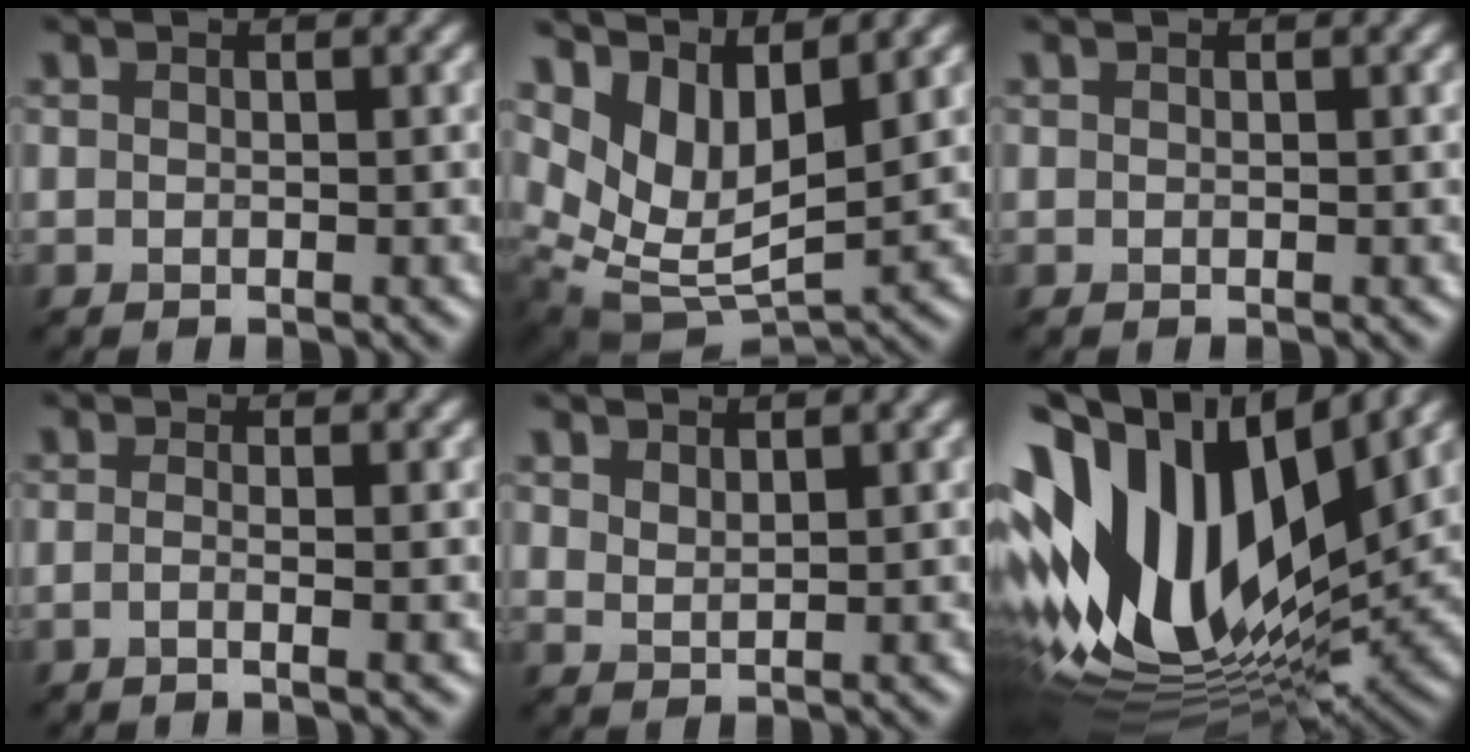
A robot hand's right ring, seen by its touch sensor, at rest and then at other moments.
{"total": 8.2, "force": [4.0, 4.3, 5.8], "torque": [-0.114, -0.015, 0.080]}
{"total": 0.0}
{"total": 2.2, "force": [-0.3, 1.0, 2.0], "torque": [-0.019, -0.009, -0.028]}
{"total": 1.4, "force": [1.3, 0.4, 0.5], "torque": [-0.014, -0.001, 0.027]}
{"total": 17.4, "force": [2.8, 9.6, 14.3], "torque": [-0.294, 0.027, 0.036]}